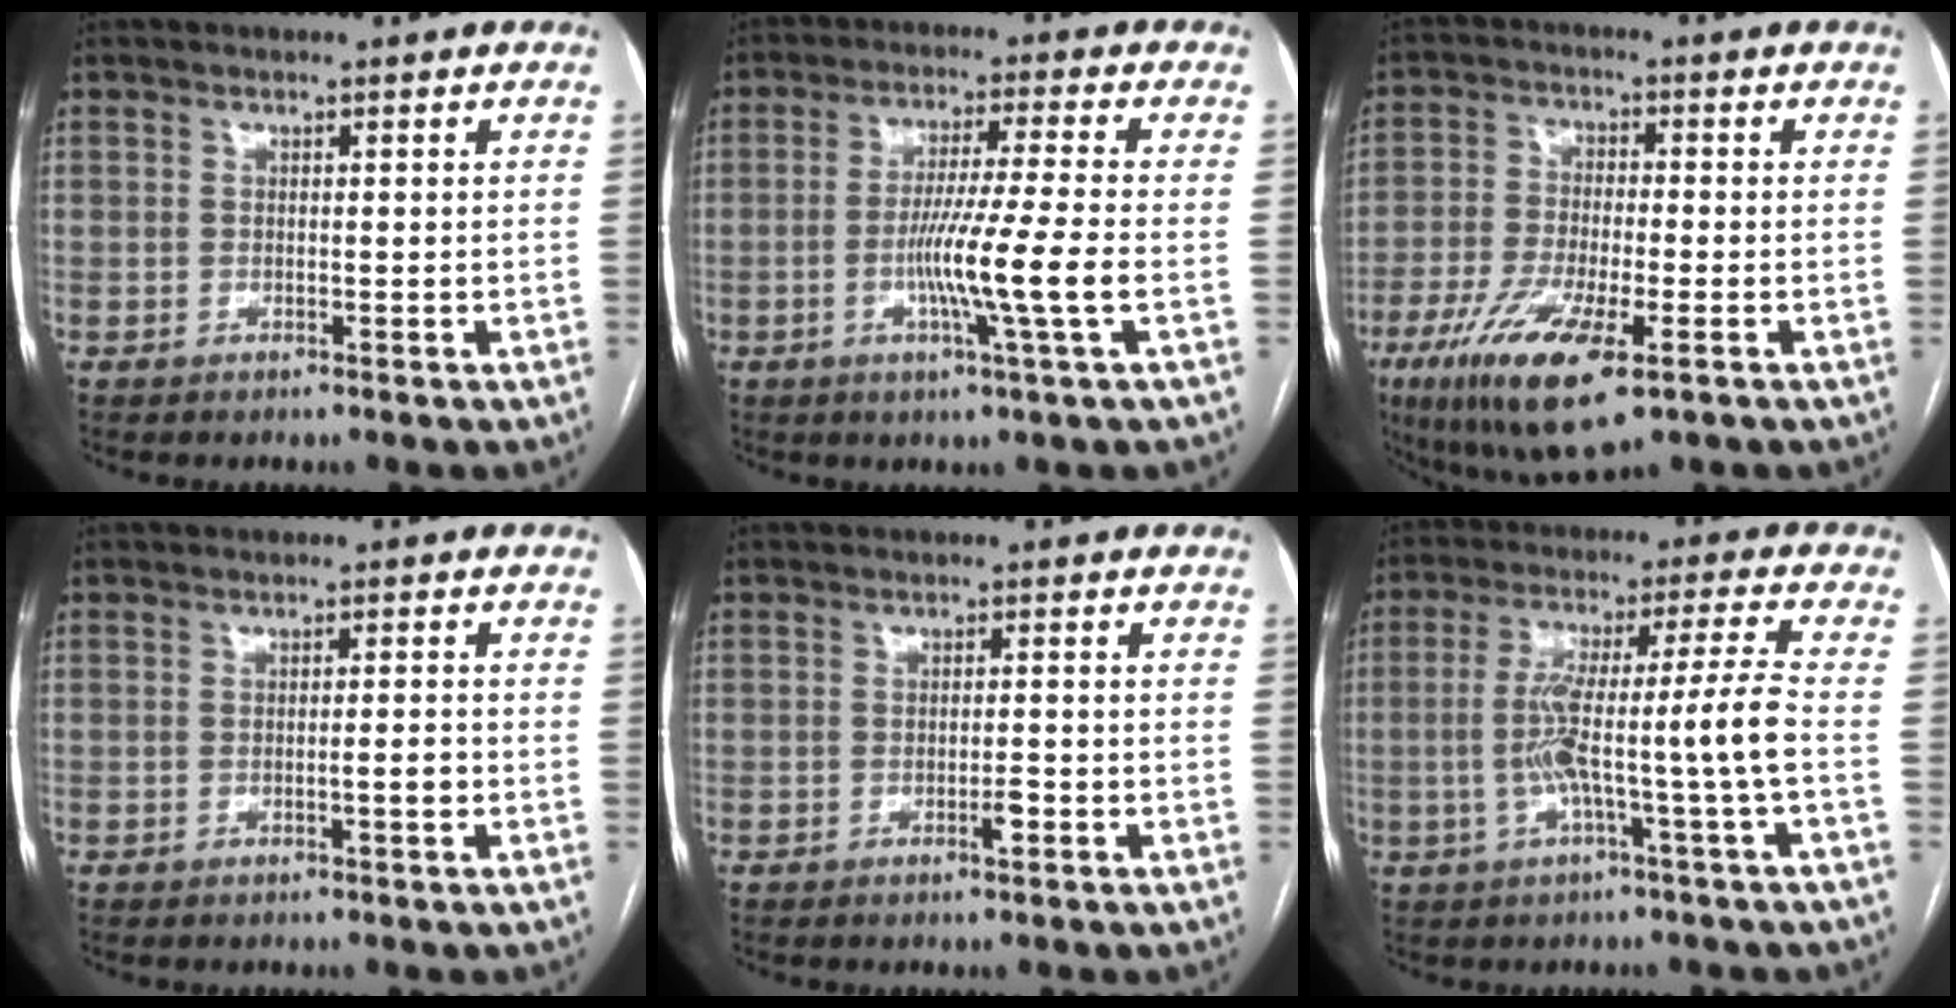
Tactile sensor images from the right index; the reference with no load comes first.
{"total": 9.3, "force": [-2.3, -1.7, 8.9], "torque": [-0.167, -0.015, -0.043]}
{"total": 12.3, "force": [-6.1, 3.3, 10.2], "torque": [-0.201, -0.025, -0.103]}
{"total": 1.6, "force": [-0.7, 0.0, 1.5], "torque": [-0.020, 0.000, -0.011]}
{"total": 1.6, "force": [-0.8, 0.2, 1.3], "torque": [-0.021, 0.000, -0.013]}
{"total": 10.0, "force": [-2.1, -1.7, 9.7], "torque": [-0.185, 0.019, -0.034]}